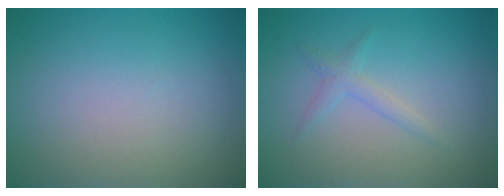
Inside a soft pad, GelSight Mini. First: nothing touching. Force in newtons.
{"total": 1.3, "press": 1.3, "slide": 0.1}